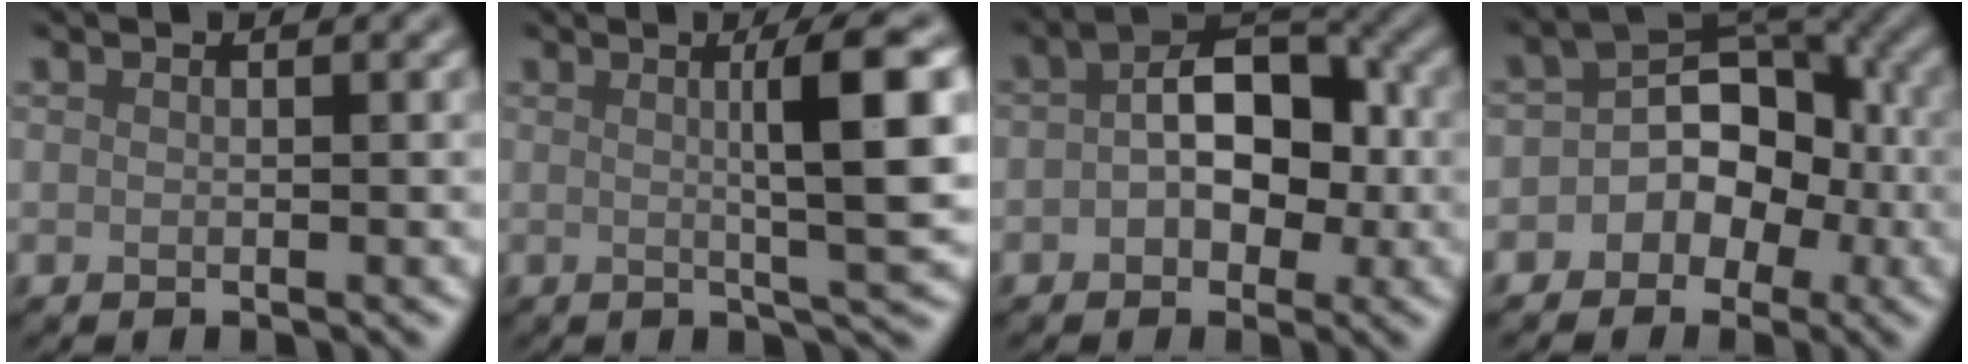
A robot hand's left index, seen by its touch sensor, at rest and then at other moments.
{"total": 6.8, "force": [1.0, 0.9, 6.7], "torque": [-0.094, 0.009, 0.016]}
{"total": 6.2, "force": [0.1, 4.0, 4.8], "torque": [-0.059, 0.014, -0.007]}
{"total": 5.8, "force": [-1.2, 4.5, 3.4], "torque": [-0.010, 0.018, -0.037]}